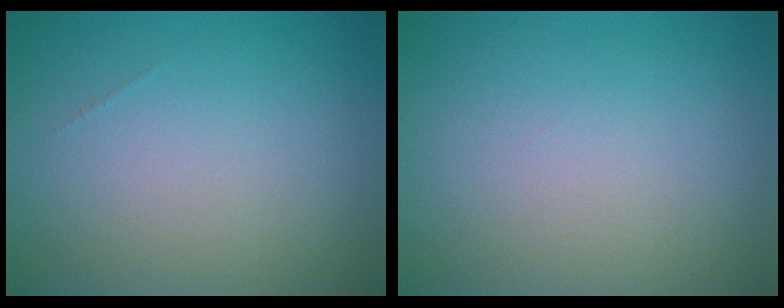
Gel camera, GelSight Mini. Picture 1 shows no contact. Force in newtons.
{"total": 0.0}